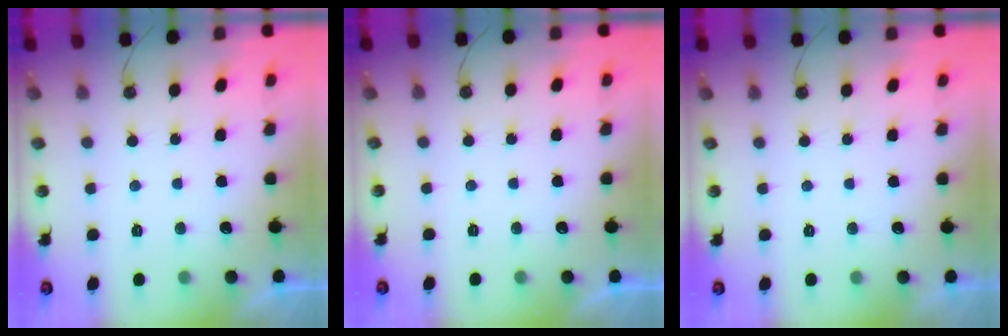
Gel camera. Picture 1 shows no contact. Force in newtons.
{"total": 0.0}
{"total": 0.0}